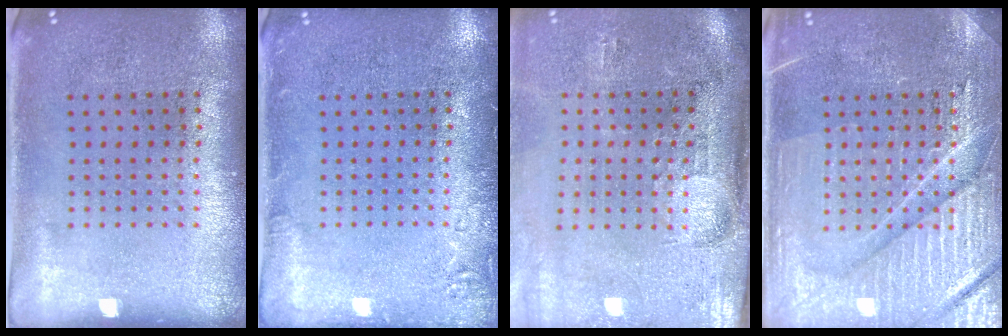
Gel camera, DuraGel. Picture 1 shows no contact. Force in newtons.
{"total": 1.8, "press": 1.7, "slide": 0.4}
{"total": 4.6, "press": 3.8, "slide": 2.6}
{"total": 4.3, "press": 4.2, "slide": 0.5}